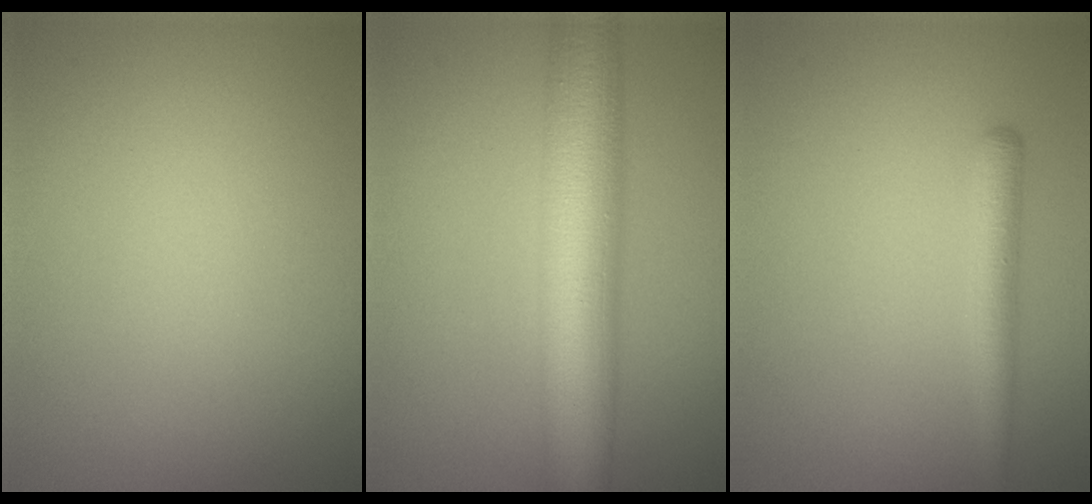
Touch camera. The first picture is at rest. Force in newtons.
{"total": 10.3, "press": 10.3, "slide": 0.4}
{"total": 2.2, "press": 2.2, "slide": 0.1}